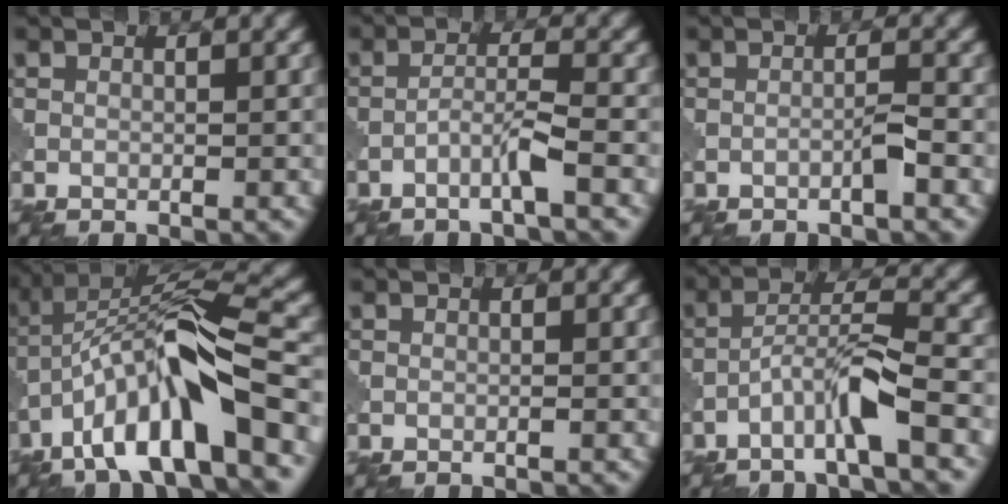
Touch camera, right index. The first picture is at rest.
{"total": 2.7, "force": [-1.6, 0.0, 2.1], "torque": [-0.039, 0.011, -0.039]}
{"total": 1.4, "force": [-0.8, -0.1, 1.2], "torque": [-0.020, 0.006, -0.020]}
{"total": 11.6, "force": [-5.0, 2.6, 10.2], "torque": [-0.179, 0.025, -0.086]}
{"total": 0.0}
{"total": 4.8, "force": [-2.8, 0.2, 3.9], "torque": [-0.074, 0.015, -0.063]}